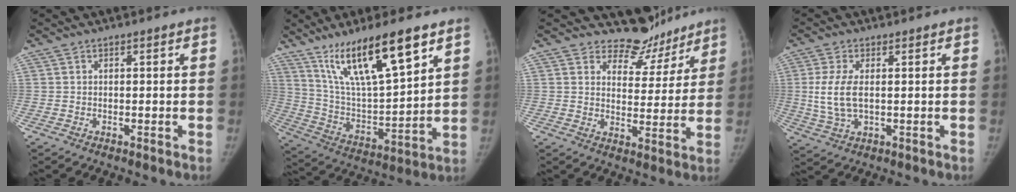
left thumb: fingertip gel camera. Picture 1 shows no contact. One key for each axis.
{"total": 19.6, "fx": 12.3, "fy": 4.6, "fz": 14.5, "tx": -0.234, "ty": -0.049, "tz": 0.234}
{"total": 8.3, "fx": 7.4, "fy": 3.9, "fz": 0.0, "tx": 0.037, "ty": -0.067, "tz": 0.106}
{"total": 7.3, "fx": 0.5, "fy": 3.7, "fz": 6.3, "tx": -0.146, "ty": -0.005, "tz": 0.014}